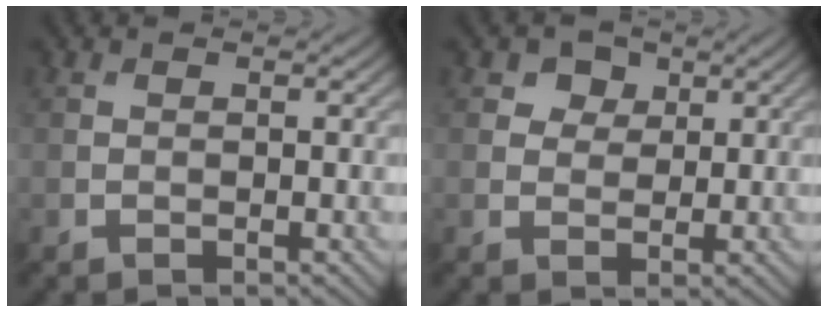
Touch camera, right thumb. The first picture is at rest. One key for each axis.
{"total": 2.9, "fx": 1.4, "fy": 2.3, "fz": 1.1, "tx": -0.019, "ty": -0.004, "tz": 0.025}